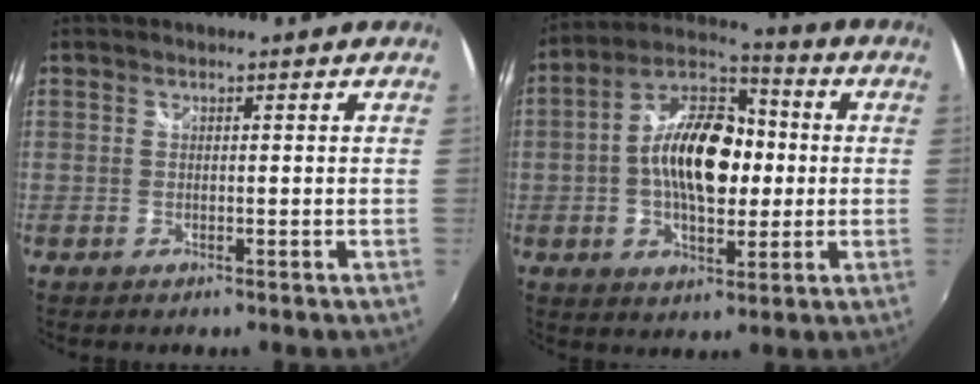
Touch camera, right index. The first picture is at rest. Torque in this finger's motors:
{"motor_torque": [1.24, -0.69, 0.75, 0.21]}